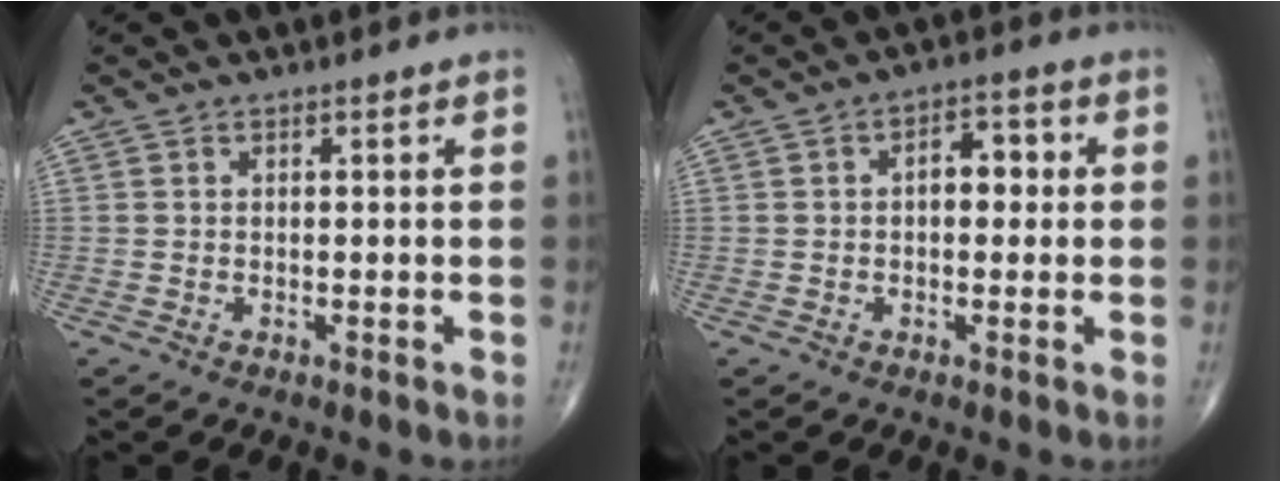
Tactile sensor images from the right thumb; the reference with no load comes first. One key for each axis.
{"total": 5.2, "fx": 0.5, "fy": 3.1, "fz": 4.2, "tx": -0.043, "ty": 0.014, "tz": 0.001}